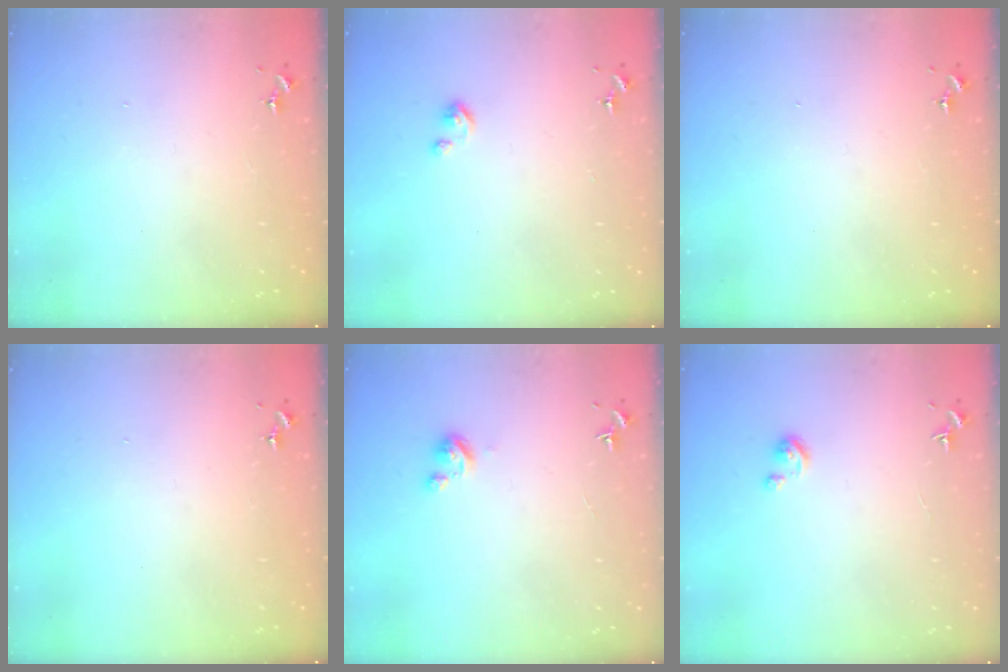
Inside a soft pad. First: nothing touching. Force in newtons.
{"total": 3.1, "press": 3.1, "slide": 0.2}
{"total": 0.0}
{"total": 0.0}
{"total": 3.4, "press": 3.3, "slide": 0.3}
{"total": 2.7, "press": 2.6, "slide": 0.3}